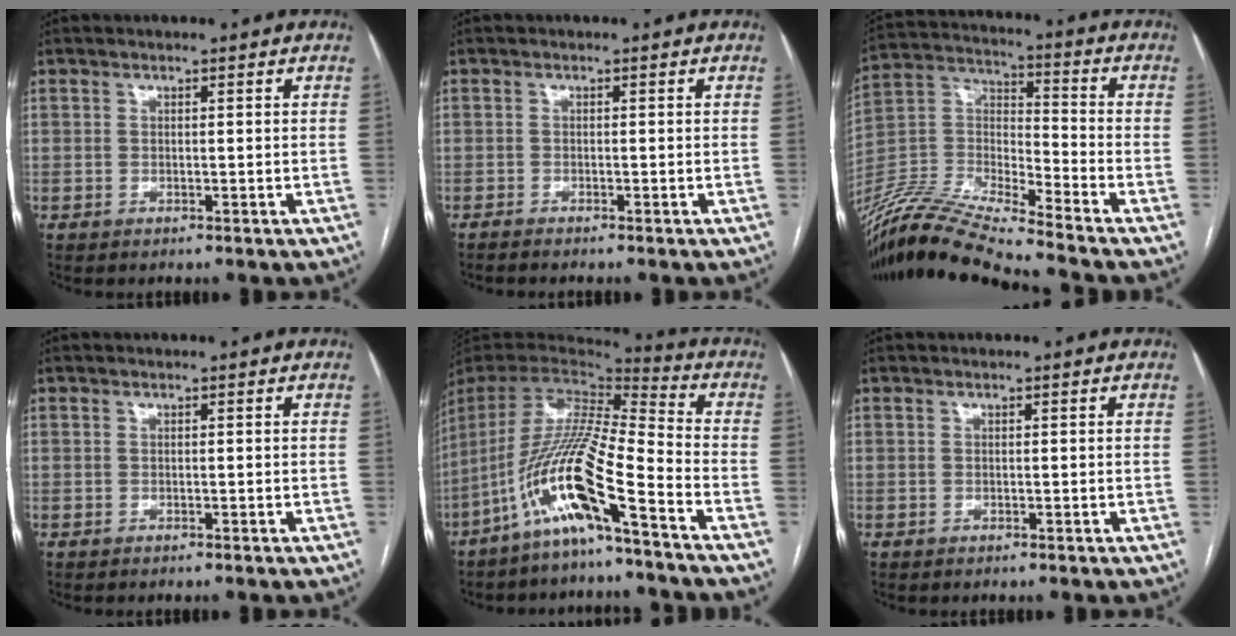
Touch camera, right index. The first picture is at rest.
{"total": 1.1, "force": [-1.1, 0.0, 0.4], "torque": [-0.009, -0.001, -0.017]}
{"total": 17.8, "force": [-16.5, -0.7, 6.7], "torque": [-0.136, 0.013, -0.312]}
{"total": 0.0}
{"total": 16.0, "force": [-9.0, 0.2, 13.2], "torque": [-0.264, -0.012, -0.177]}
{"total": 0.0}